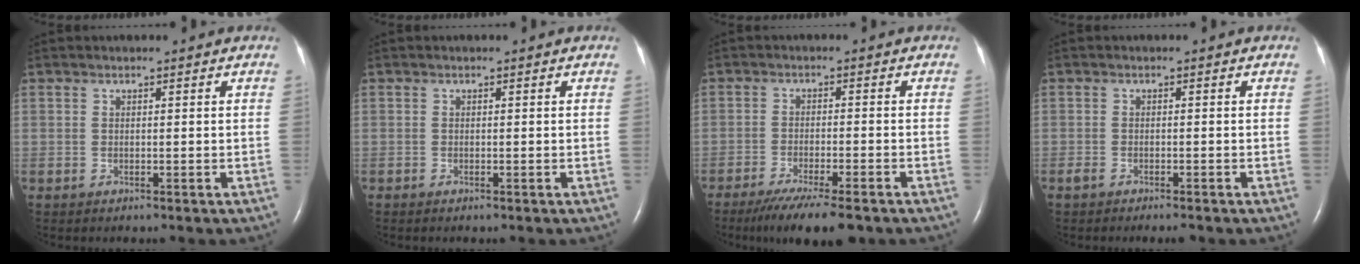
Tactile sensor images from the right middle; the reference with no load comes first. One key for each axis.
{"total": 0.0}
{"total": 10.1, "fx": -7.8, "fy": 1.2, "fz": 6.3, "tx": -0.098, "ty": -0.021, "tz": -0.120}
{"total": 2.3, "fx": -1.8, "fy": 0.7, "fz": 1.4, "tx": -0.026, "ty": -0.005, "tz": -0.025}